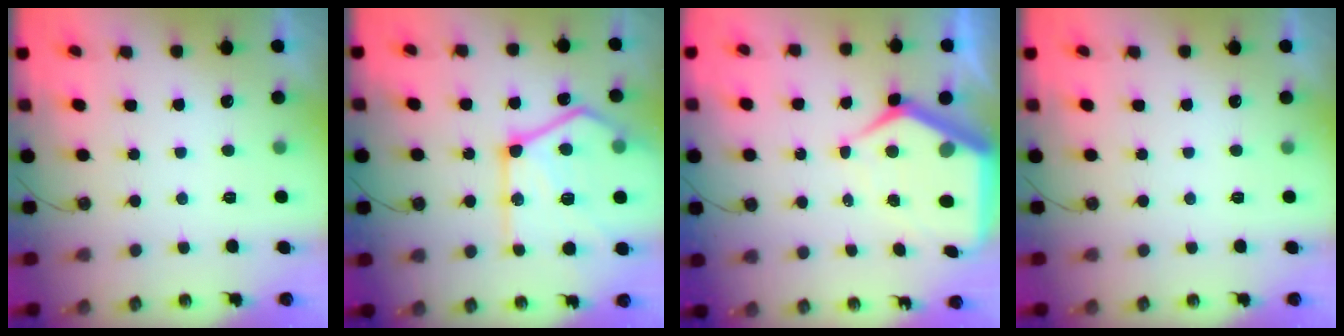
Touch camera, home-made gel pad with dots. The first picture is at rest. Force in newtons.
{"total": 25.7, "press": 25.7, "slide": 1.9}
{"total": 11.8, "press": 11.7, "slide": 1.1}
{"total": 0.0}